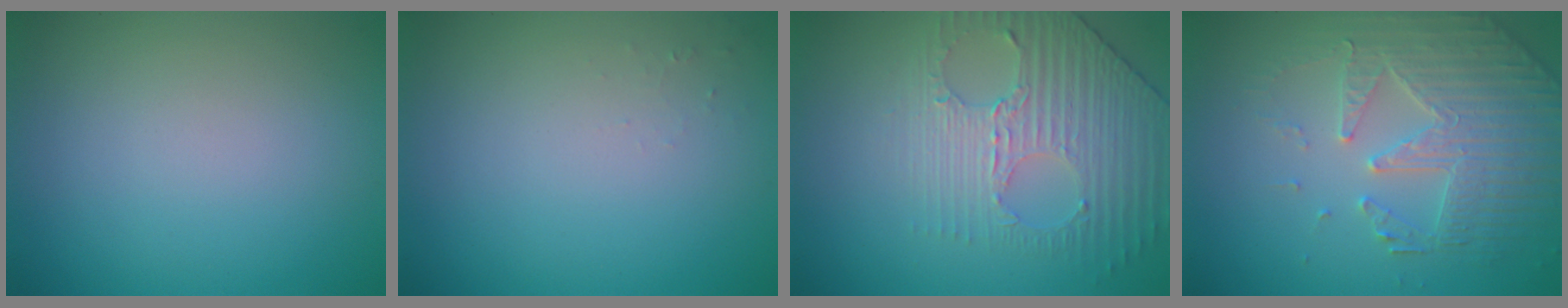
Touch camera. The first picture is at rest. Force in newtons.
{"total": 0.5, "press": 0.5, "slide": 0.1}
{"total": 3.8, "press": 3.6, "slide": 1.3}
{"total": 4.3, "press": 4.1, "slide": 1.3}